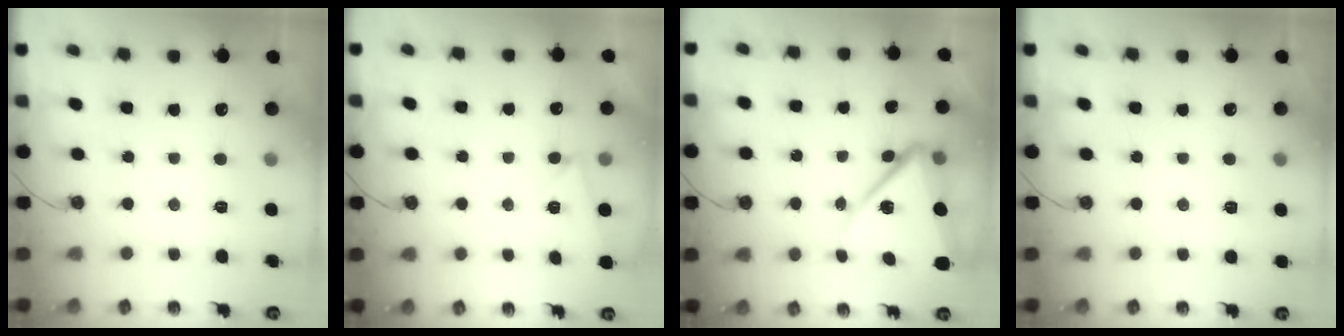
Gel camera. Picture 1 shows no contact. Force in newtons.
{"total": 3.5, "press": 2.6, "slide": 2.3}
{"total": 12.3, "press": 12.2, "slide": 1.5}
{"total": 2.1, "press": 2.1, "slide": 0.5}